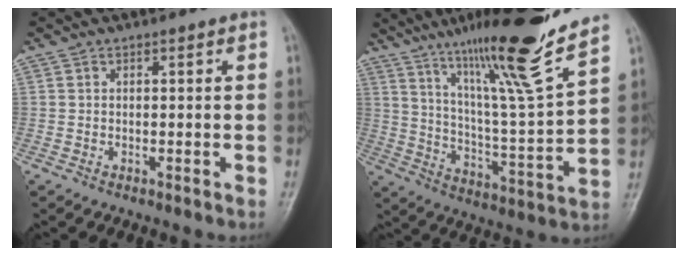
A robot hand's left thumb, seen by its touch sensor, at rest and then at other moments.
{"total": 21.6, "force": [15.3, 0.8, 15.2], "torque": [-0.222, -0.075, 0.257]}